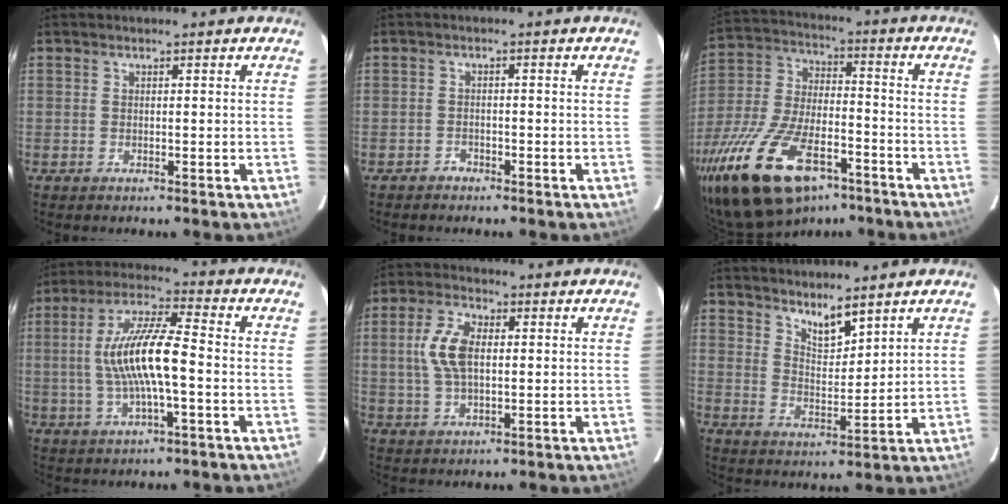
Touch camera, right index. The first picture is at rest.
{"total": 1.6, "force": [-1.3, 0.9, -0.1], "torque": [-0.003, 0.007, -0.024]}
{"total": 23.8, "force": [-14.9, 10.9, 15.0], "torque": [-0.310, -0.025, -0.254]}
{"total": 12.6, "force": [-1.3, 2.5, 12.3], "torque": [-0.238, 0.009, -0.027]}
{"total": 8.3, "force": [1.0, 4.5, 6.9], "torque": [-0.141, 0.012, 0.023]}
{"total": 6.0, "force": [4.9, 1.7, 3.0], "torque": [-0.046, -0.007, 0.089]}